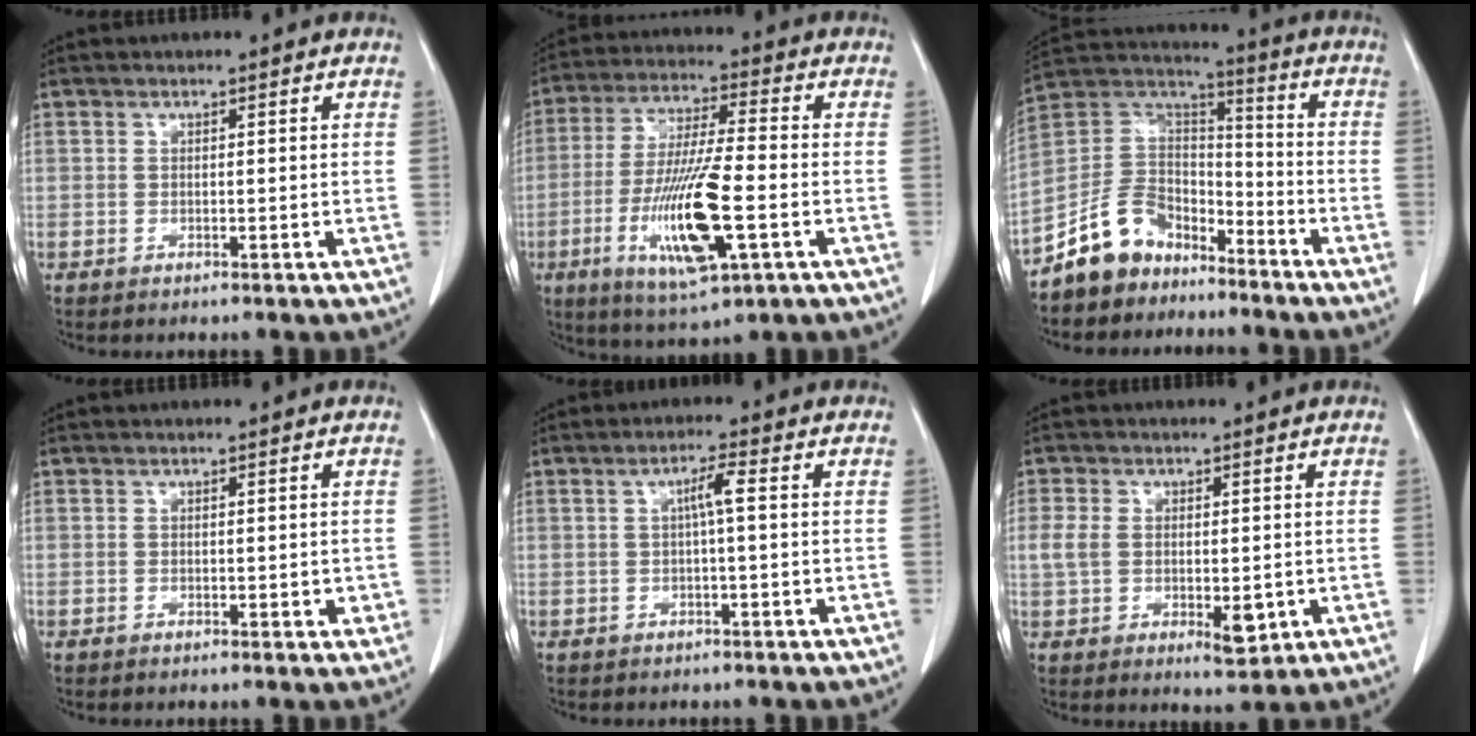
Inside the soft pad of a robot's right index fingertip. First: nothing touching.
{"total": 15.1, "force": [-4.4, 2.0, 14.3], "torque": [-0.283, -0.021, -0.076]}
{"total": 10.9, "force": [-8.0, 6.6, 3.3], "torque": [-0.072, 0.044, -0.155]}
{"total": 1.5, "force": [-0.1, 0.8, 1.2], "torque": [-0.013, 0.000, 0.002]}
{"total": 2.8, "force": [0.3, 0.2, 2.8], "torque": [-0.050, 0.006, 0.007]}
{"total": 7.2, "force": [-0.7, 3.8, 6.0], "torque": [-0.105, -0.005, -0.002]}